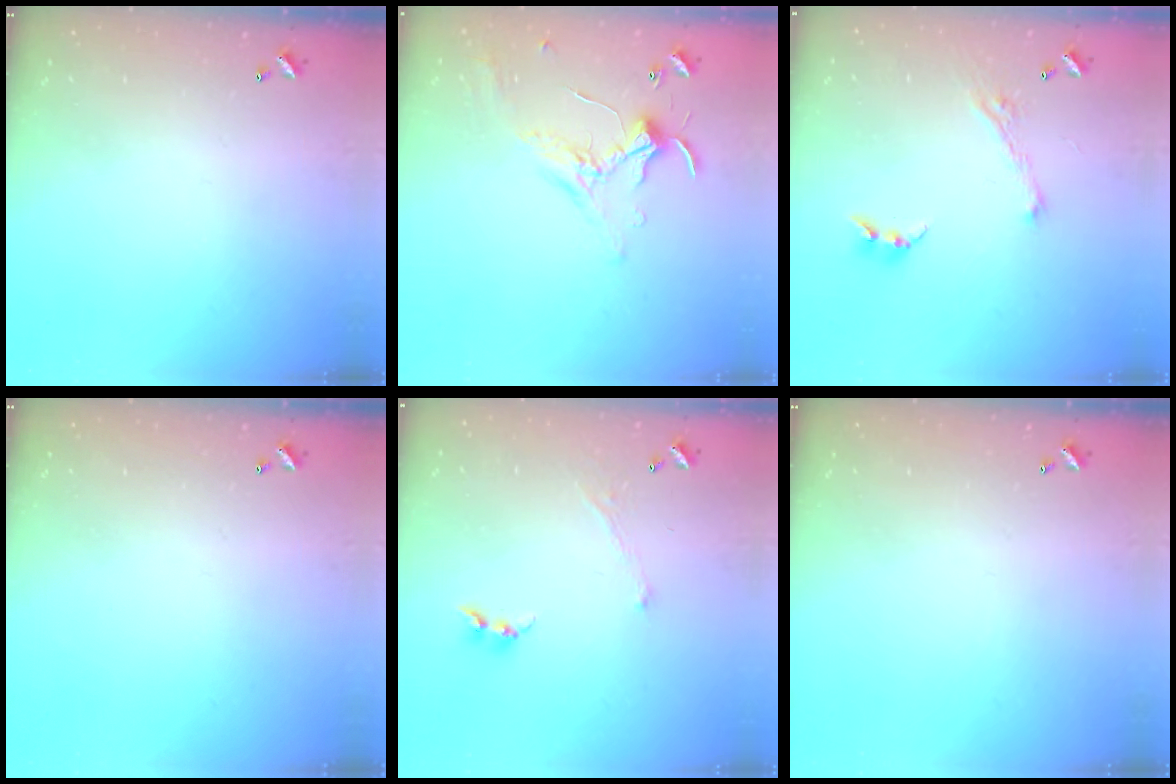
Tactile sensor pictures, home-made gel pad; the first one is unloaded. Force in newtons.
{"total": 0.9, "press": 0.8, "slide": 0.4}
{"total": 3.7, "press": 3.6, "slide": 0.7}
{"total": 0.0}
{"total": 1.3, "press": 1.2, "slide": 0.5}
{"total": 0.0}